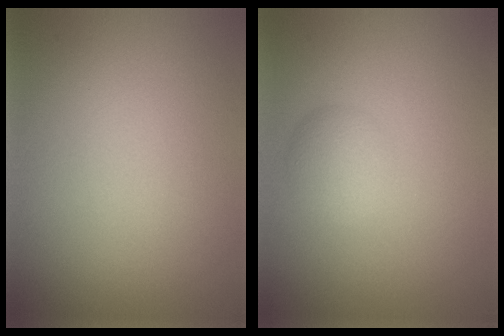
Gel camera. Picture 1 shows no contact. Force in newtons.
{"total": 2.2, "press": 2.2, "slide": 0.0}